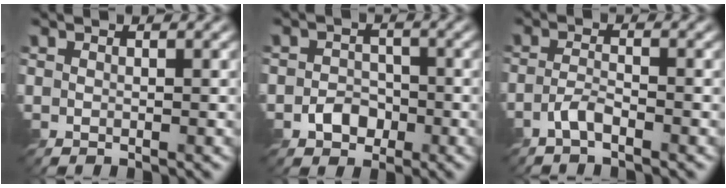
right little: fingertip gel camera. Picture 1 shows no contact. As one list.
[{"total": 2.5, "force": [-1.3, 1.9, 0.9], "torque": [-0.009, 0.000, -0.029]}, {"total": 1.9, "force": [-1.4, 0.3, 1.2], "torque": [-0.029, 0.005, -0.035]}]